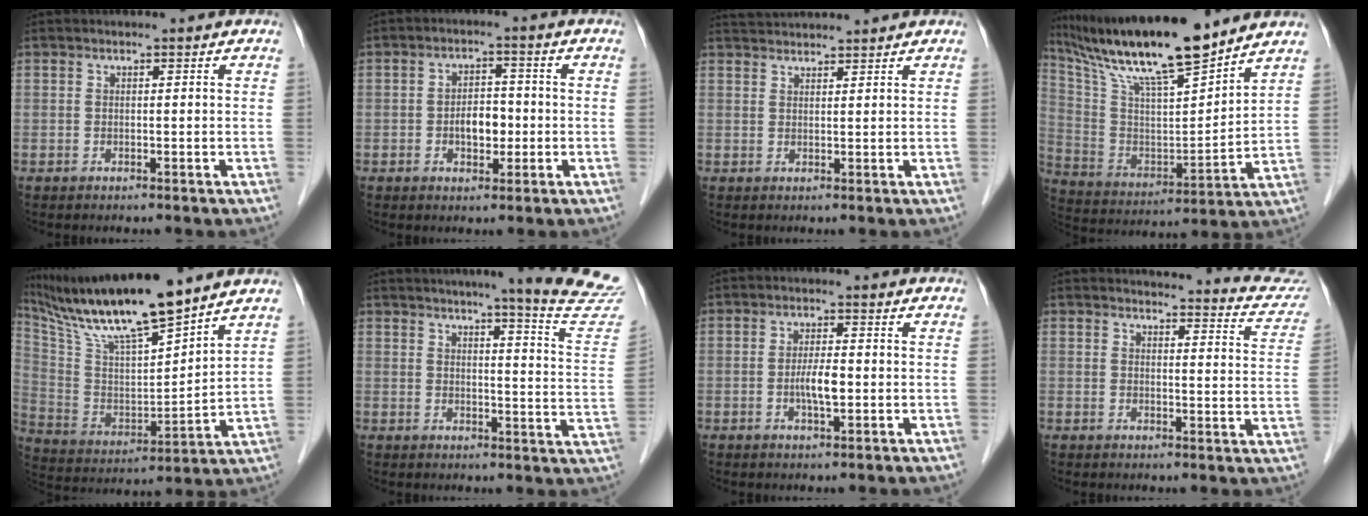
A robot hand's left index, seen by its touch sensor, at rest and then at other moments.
{"total": 4.4, "force": [-1.0, 2.5, 3.5], "torque": [-0.059, 0.007, -0.016]}
{"total": 4.9, "force": [4.8, 0.1, 0.8], "torque": [-0.017, 0.035, 0.077]}
{"total": 18.2, "force": [15.0, 1.3, 10.1], "torque": [-0.189, 0.003, 0.277]}
{"total": 17.2, "force": [14.3, 1.0, 9.5], "torque": [-0.180, -0.002, 0.267]}
{"total": 15.8, "force": [14.3, -1.4, 6.4], "torque": [-0.078, -0.087, 0.150]}
{"total": 3.7, "force": [-0.8, 0.8, 3.6], "torque": [-0.069, -0.002, -0.014]}
{"total": 16.3, "force": [15.9, 2.3, 2.8], "torque": [-0.004, -0.064, 0.149]}